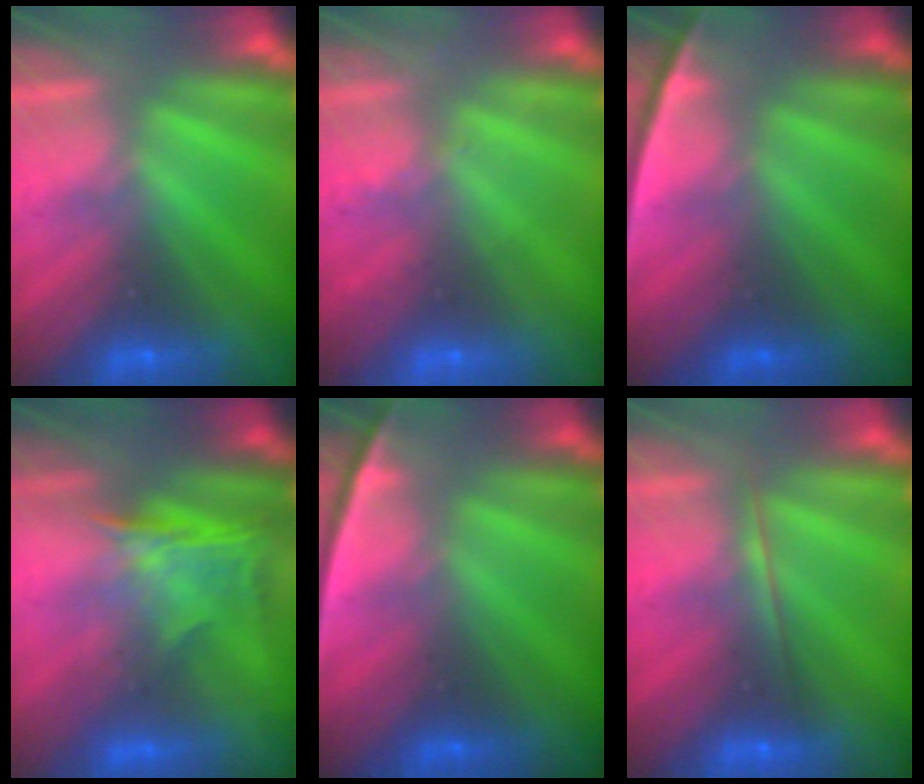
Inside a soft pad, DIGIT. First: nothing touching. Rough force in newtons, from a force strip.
{"total": 2.0}
{"total": 2.4}
{"total": 1.3}
{"total": 2.4}
{"total": 1.8}